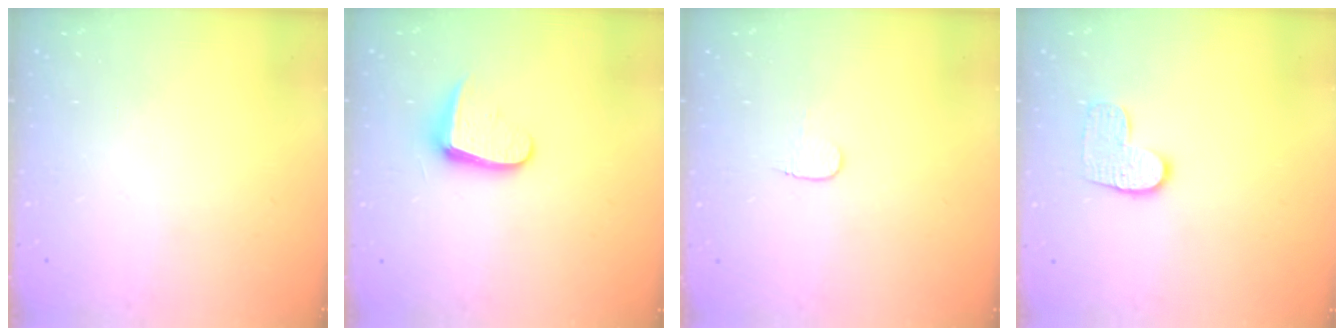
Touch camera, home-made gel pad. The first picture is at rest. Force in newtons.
{"total": 8.9, "press": 8.8, "slide": 0.8}
{"total": 3.8, "press": 3.7, "slide": 0.4}
{"total": 8.0, "press": 8.0, "slide": 0.4}